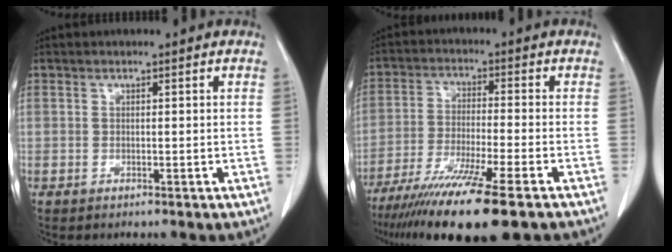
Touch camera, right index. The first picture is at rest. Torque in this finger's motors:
{"motor_torque": [1.08, -1.06, 0.97, 0.21]}